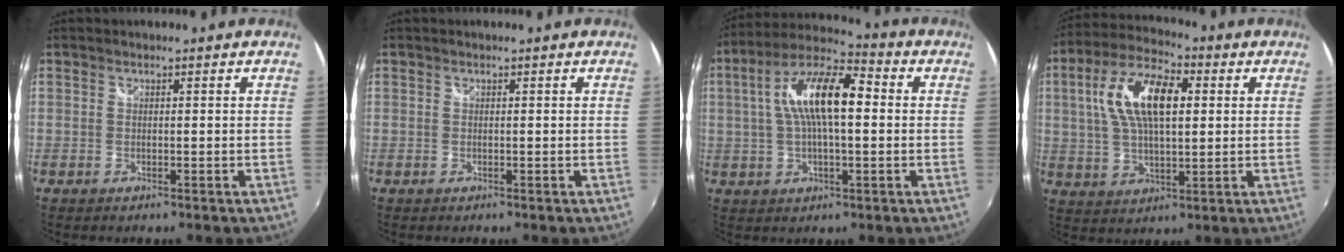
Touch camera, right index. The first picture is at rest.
{"total": 0.0}
{"total": 14.5, "force": [1.8, 5.1, 13.4], "torque": [-0.248, 0.024, 0.022]}
{"total": 14.4, "force": [3.2, 6.4, 12.5], "torque": [-0.239, 0.023, 0.054]}